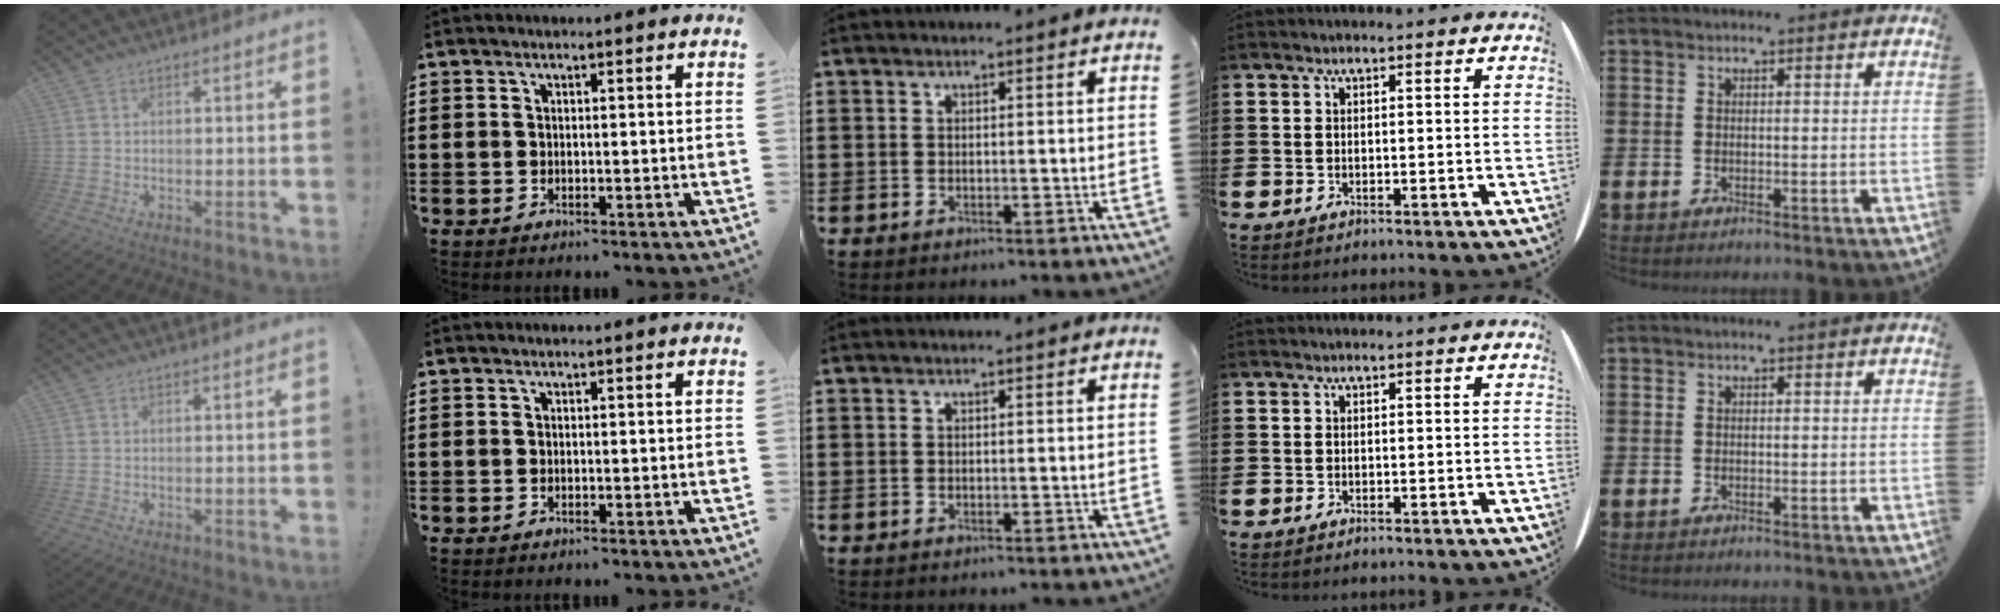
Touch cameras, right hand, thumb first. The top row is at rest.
{}